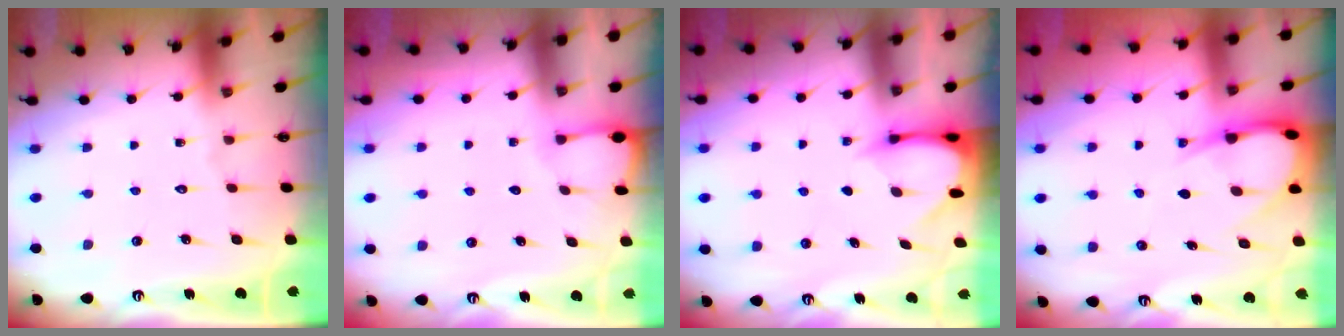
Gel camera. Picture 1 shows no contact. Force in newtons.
{"total": 2.7, "press": 2.7, "slide": 0.3}
{"total": 3.4, "press": 3.3, "slide": 0.3}
{"total": 8.3, "press": 8.2, "slide": 0.9}